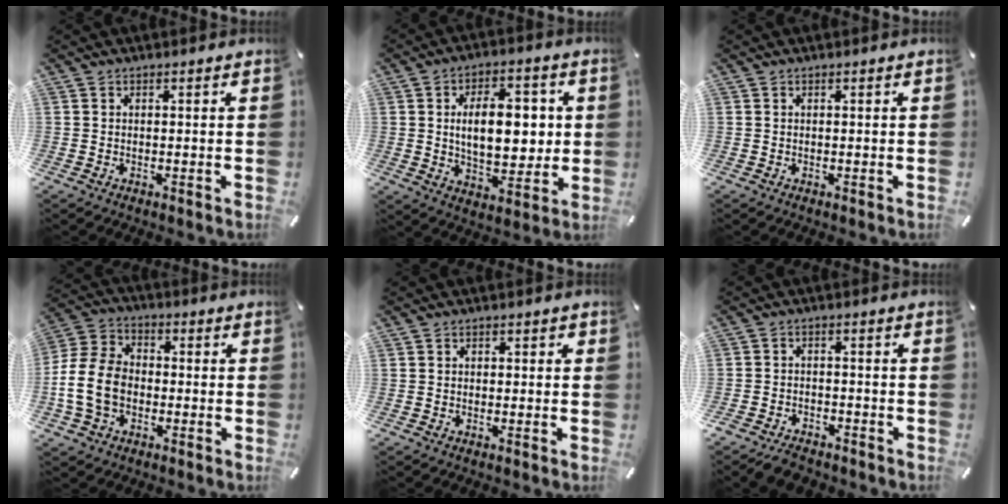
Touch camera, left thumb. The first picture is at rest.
{"total": 14.5, "force": [1.8, 8.5, 11.7], "torque": [-0.167, 0.002, 0.026]}
{"total": 0.0}
{"total": 12.8, "force": [-2.8, 9.7, 7.8], "torque": [-0.183, 0.021, -0.050]}
{"total": 1.0, "force": [-0.3, 0.9, 0.5], "torque": [-0.009, 0.004, -0.009]}
{"total": 4.0, "force": [-3.5, 1.9, 0.9], "torque": [-0.027, 0.018, -0.071]}